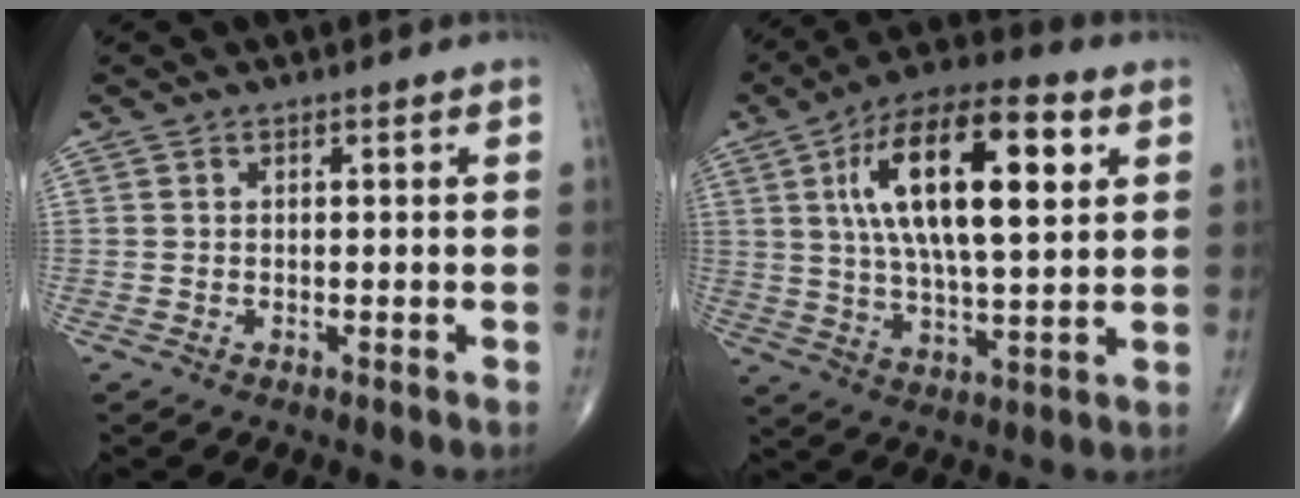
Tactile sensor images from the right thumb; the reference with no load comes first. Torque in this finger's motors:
{"motor_torque": [-0.01, 1.83, 1.97, 0.81, 0.48]}